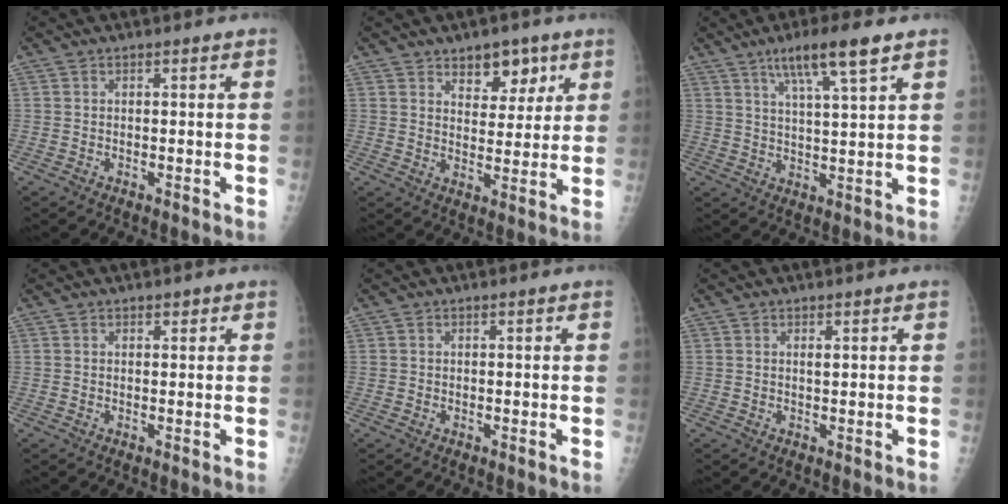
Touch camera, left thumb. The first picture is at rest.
{"total": 7.5, "force": [4.5, 4.5, 3.9], "torque": [-0.020, -0.026, 0.068]}
{"total": 9.1, "force": [5.5, 0.7, 7.2], "torque": [-0.129, -0.020, 0.097]}
{"total": 0.8, "force": [0.5, 0.5, 0.4], "torque": [0.002, -0.003, 0.006]}
{"total": 0.0}
{"total": 0.7, "force": [0.3, 0.2, 0.6], "torque": [-0.011, -0.002, 0.006]}